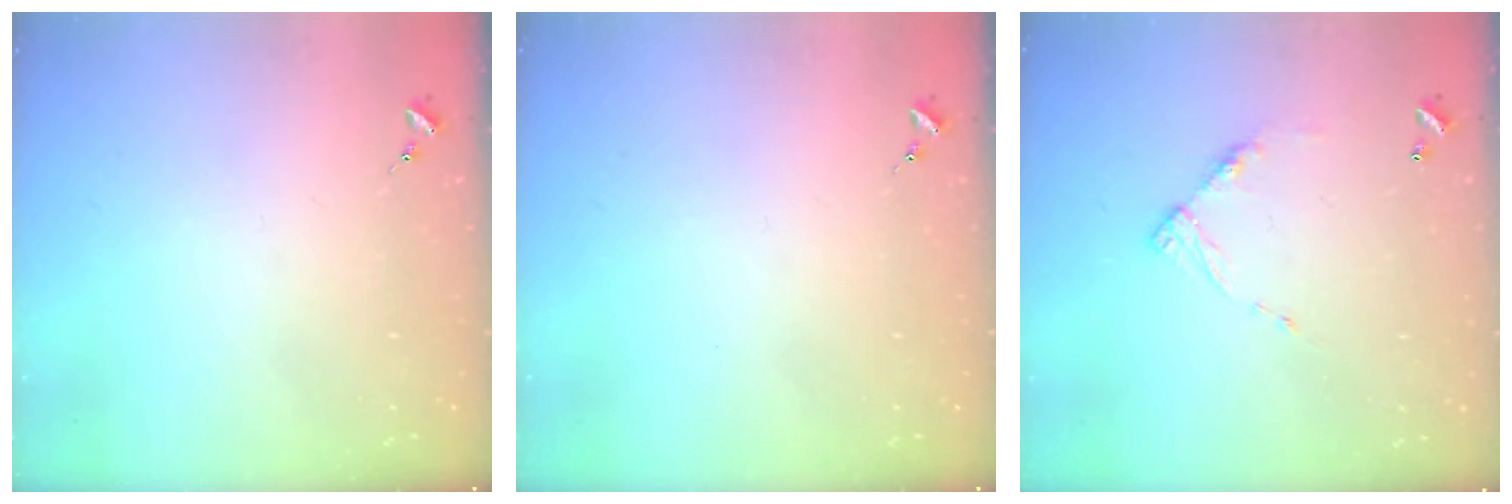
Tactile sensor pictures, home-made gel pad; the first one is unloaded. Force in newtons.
{"total": 0.0}
{"total": 8.8, "press": 8.8, "slide": 0.5}